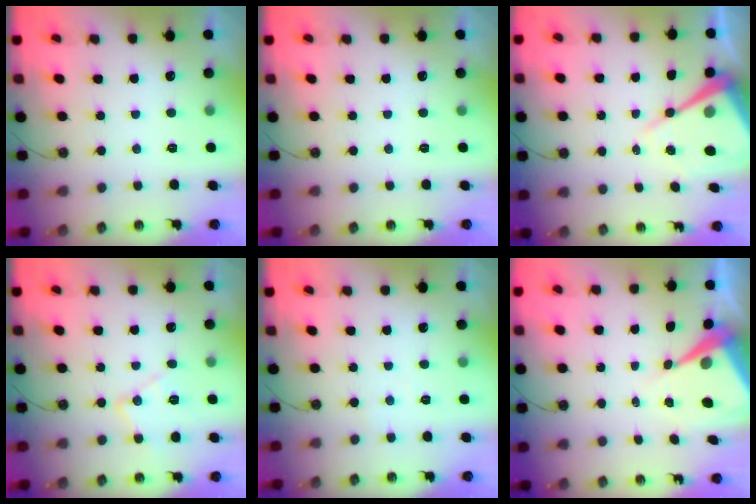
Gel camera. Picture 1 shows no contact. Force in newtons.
{"total": 0.0}
{"total": 14.1, "press": 14.0, "slide": 1.1}
{"total": 10.4, "press": 10.4, "slide": 0.6}
{"total": 4.1, "press": 4.0, "slide": 0.6}
{"total": 10.0, "press": 10.0, "slide": 0.9}